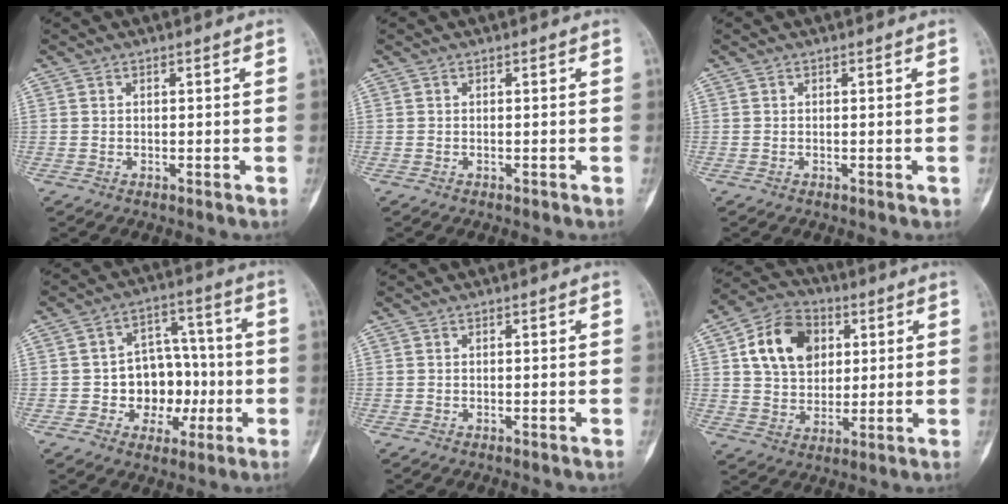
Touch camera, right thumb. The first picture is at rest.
{"total": 0.0}
{"total": 0.0}
{"total": 11.4, "force": [-1.9, 9.3, 6.3], "torque": [-0.030, 0.040, -0.024]}
{"total": 0.0}
{"total": 13.8, "force": [4.0, 10.3, 8.3], "torque": [-0.113, 0.000, 0.066]}